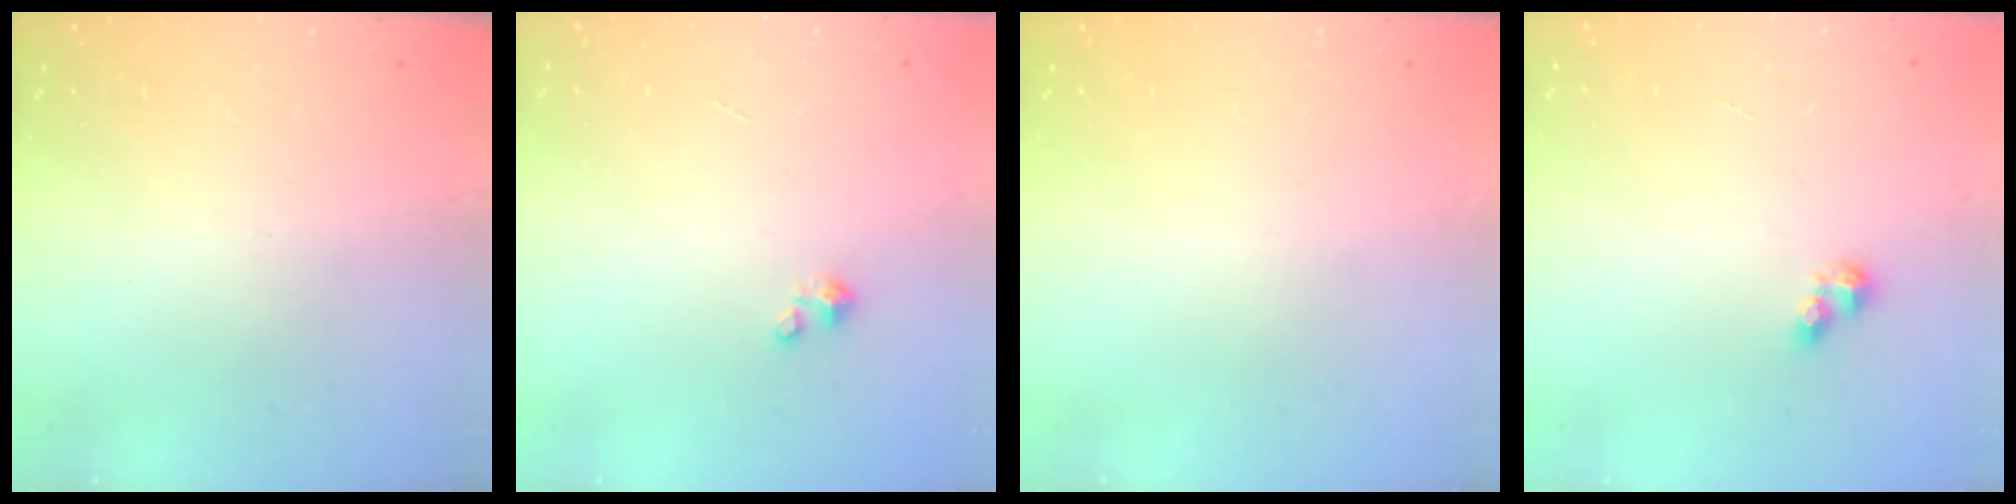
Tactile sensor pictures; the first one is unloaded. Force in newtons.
{"total": 0.8, "press": 0.7, "slide": 0.3}
{"total": 0.0}
{"total": 3.5, "press": 3.5, "slide": 0.5}